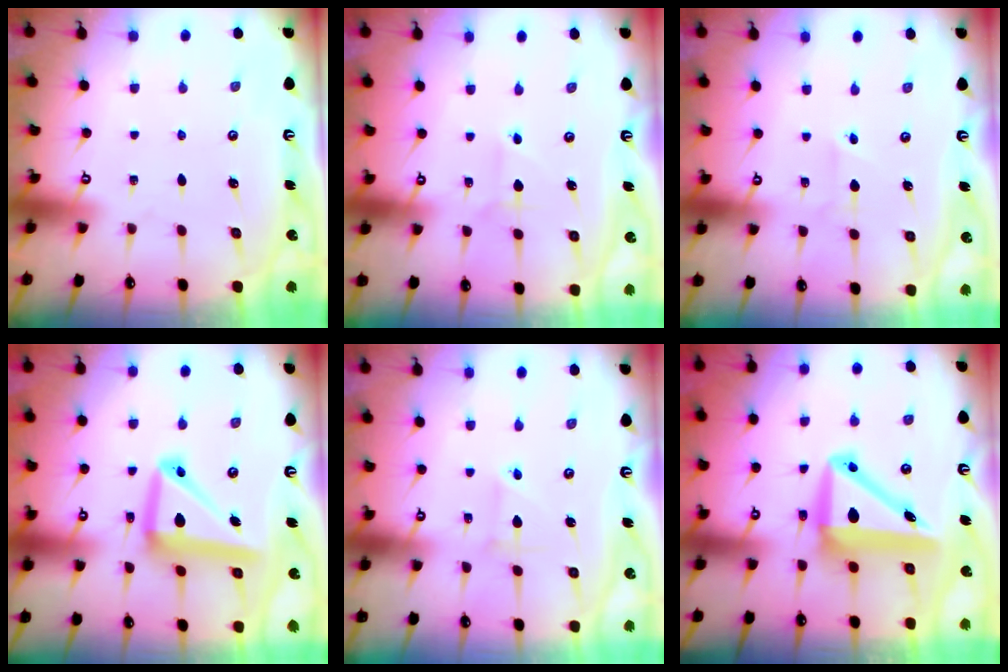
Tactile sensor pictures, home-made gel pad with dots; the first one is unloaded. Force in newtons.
{"total": 2.7, "press": 2.7, "slide": 0.2}
{"total": 1.6, "press": 1.6, "slide": 0.3}
{"total": 14.5, "press": 14.3, "slide": 1.9}
{"total": 2.4, "press": 2.4, "slide": 0.2}
{"total": 11.5, "press": 11.1, "slide": 3.2}